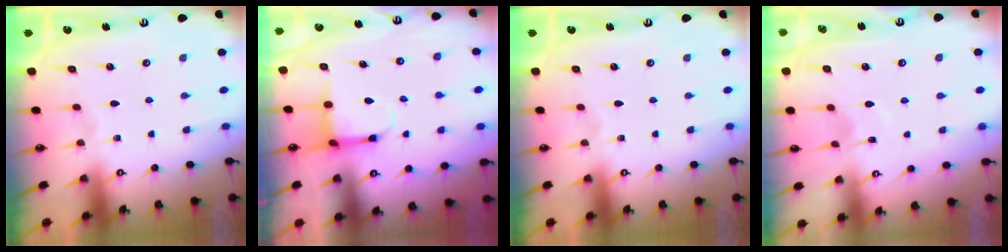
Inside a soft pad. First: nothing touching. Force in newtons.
{"total": 3.9, "press": 3.8, "slide": 1.1}
{"total": 0.0}
{"total": 3.9, "press": 3.9, "slide": 0.5}